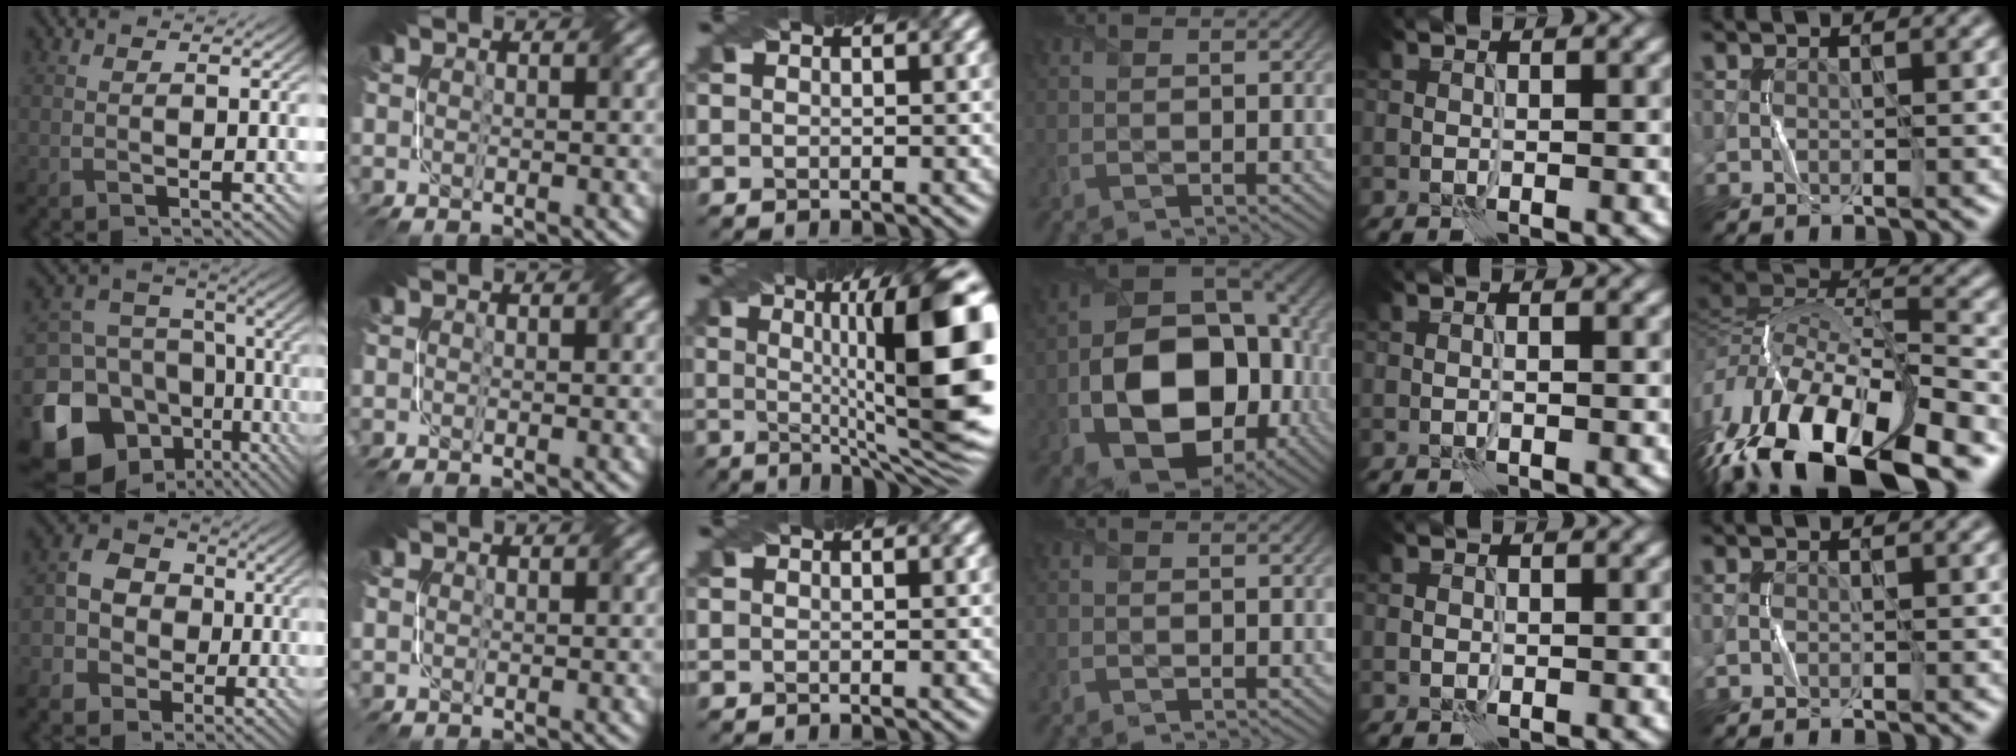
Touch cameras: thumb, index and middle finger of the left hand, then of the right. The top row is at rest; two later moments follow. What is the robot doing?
{"motion": "fold", "object": "netting"}